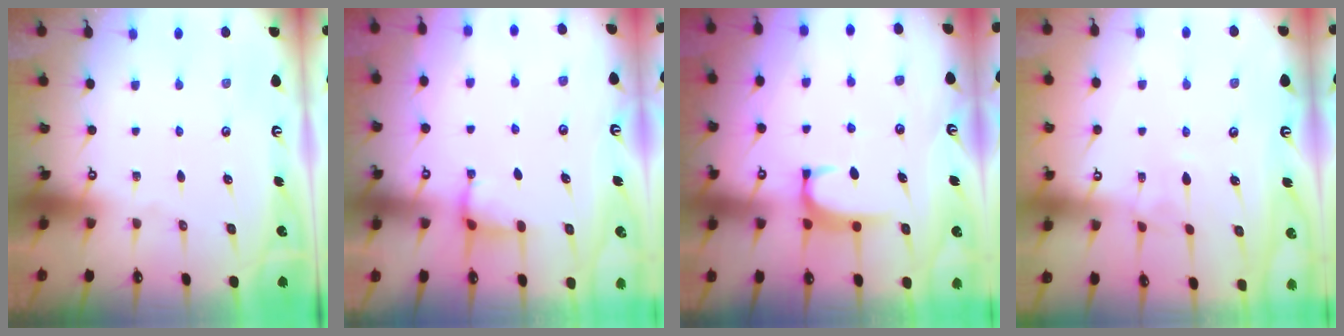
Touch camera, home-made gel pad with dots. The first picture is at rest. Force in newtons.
{"total": 3.0, "press": 3.0, "slide": 0.3}
{"total": 1.8, "press": 1.7, "slide": 0.5}
{"total": 3.2, "press": 3.1, "slide": 0.6}